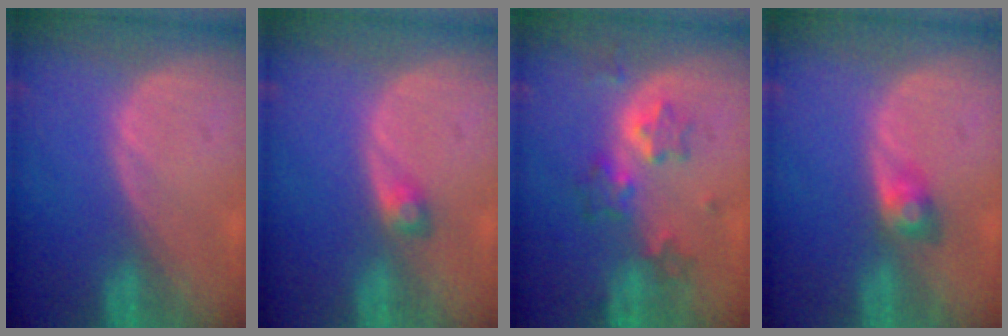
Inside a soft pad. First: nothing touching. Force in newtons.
{"total": 1.9, "press": 1.8, "slide": 0.2}
{"total": 5.8, "press": 5.8, "slide": 0.8}
{"total": 2.6, "press": 2.6, "slide": 0.1}